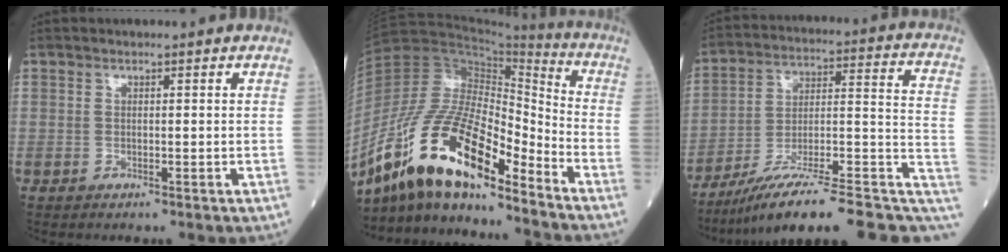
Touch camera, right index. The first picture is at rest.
{"total": 18.7, "force": [-13.1, 4.6, 12.5], "torque": [-0.251, 0.013, -0.239]}
{"total": 21.1, "force": [-14.1, 3.5, 15.3], "torque": [-0.172, 0.041, -0.218]}